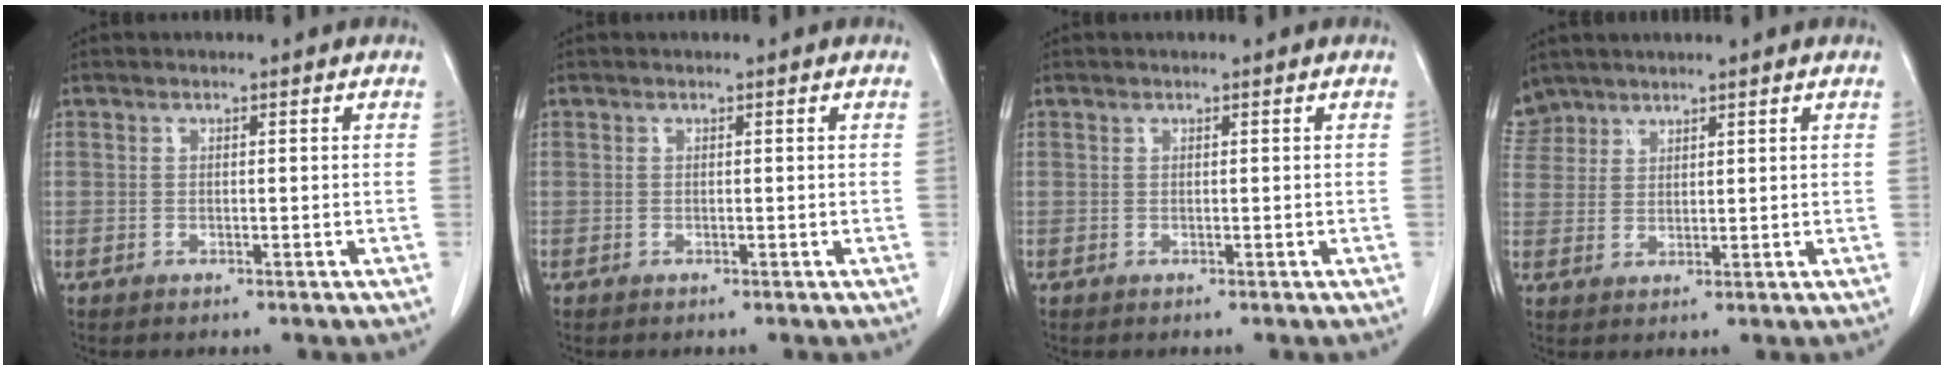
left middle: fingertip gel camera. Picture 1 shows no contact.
{"total": 0.0}
{"total": 0.0}
{"total": 4.7, "force": [4.1, 2.4, -0.1], "torque": [0.003, 0.013, 0.086]}